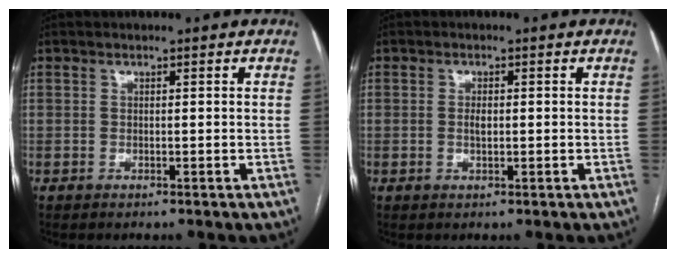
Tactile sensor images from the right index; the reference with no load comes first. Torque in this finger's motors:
{"motor_torque": [-0.08, -0.01, -0.01, 0.01]}